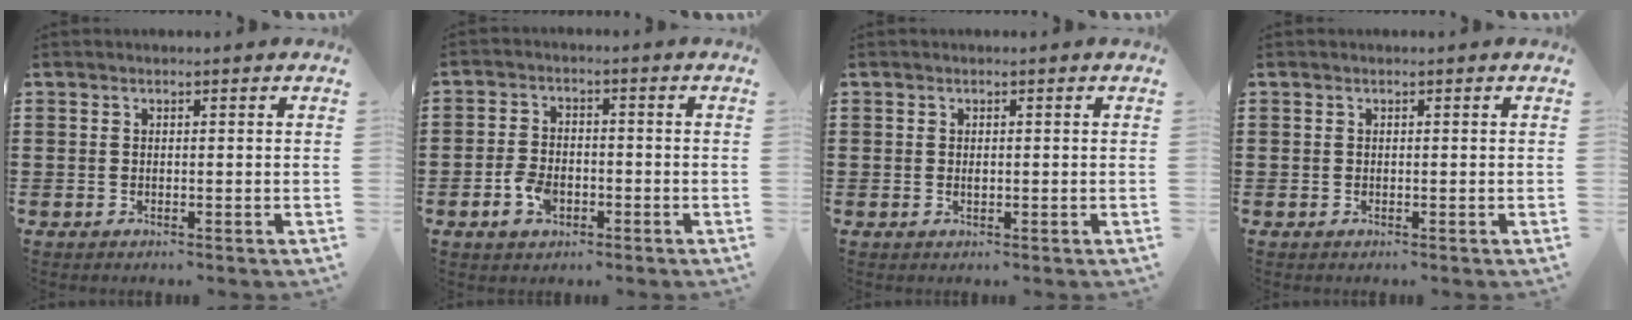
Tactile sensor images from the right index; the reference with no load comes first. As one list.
[{"total": 4.0, "force": [-1.7, 2.3, 2.8], "torque": [-0.063, -0.002, -0.032]}, {"total": 0.7, "force": [0.1, 0.3, 0.6], "torque": [-0.013, -0.002, 0.003]}, {"total": 0.0}]